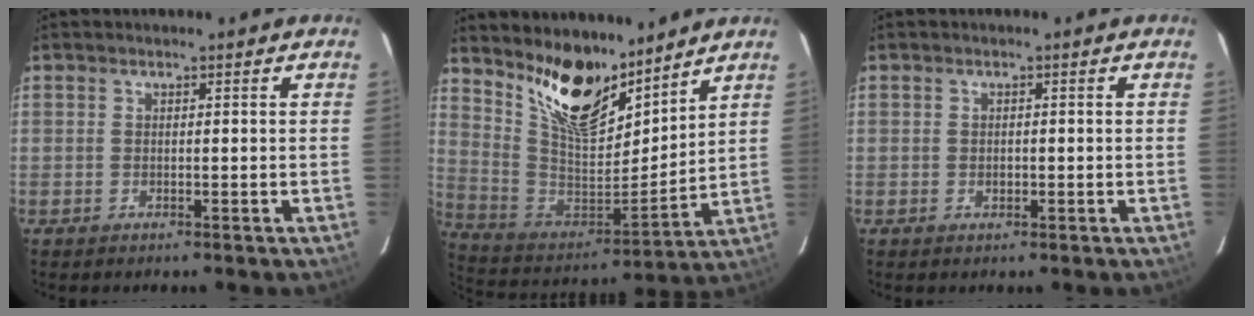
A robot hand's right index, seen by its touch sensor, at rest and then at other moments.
{"total": 17.0, "force": [12.7, 6.3, 9.4], "torque": [-0.185, -0.009, 0.241]}
{"total": 1.1, "force": [-0.3, 0.9, 0.5], "torque": [-0.007, 0.001, -0.004]}